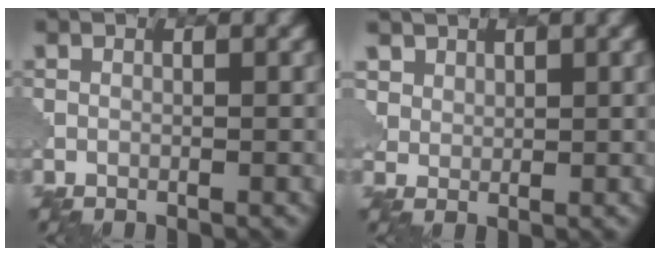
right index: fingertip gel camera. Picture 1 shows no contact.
{"total": 2.7, "force": [1.8, 1.9, 0.6], "torque": [-0.024, -0.015, 0.054]}